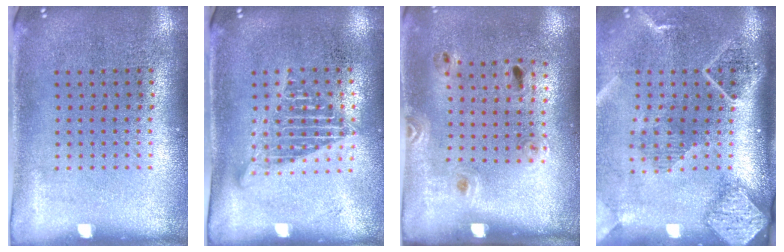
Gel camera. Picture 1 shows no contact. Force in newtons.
{"total": 1.5, "press": 1.3, "slide": 0.8}
{"total": 1.5, "press": 0.8, "slide": 1.3}
{"total": 2.6, "press": 1.9, "slide": 1.8}